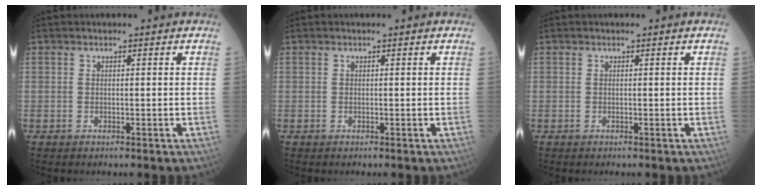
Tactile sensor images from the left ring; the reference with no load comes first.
{"total": 0.0}
{"total": 0.0}